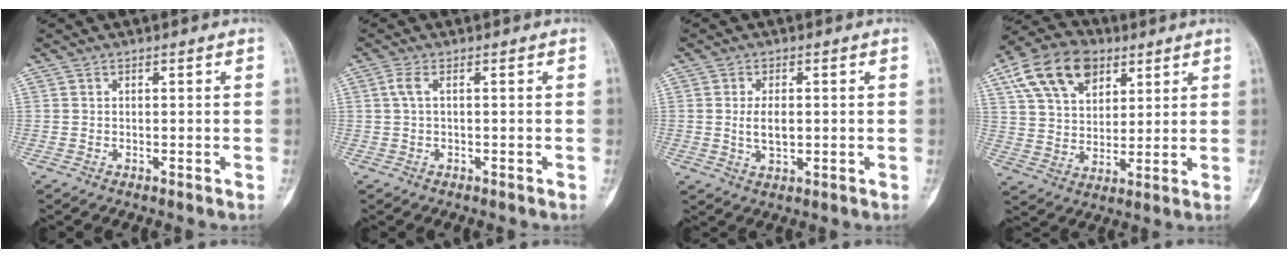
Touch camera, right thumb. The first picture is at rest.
{"total": 1.8, "force": [0.3, 0.5, 1.7], "torque": [-0.051, 0.010, 0.008]}
{"total": 4.5, "force": [0.2, 2.4, 3.8], "torque": [-0.068, -0.006, 0.008]}
{"total": 15.6, "force": [7.7, 9.9, 9.3], "torque": [-0.148, -0.010, 0.139]}